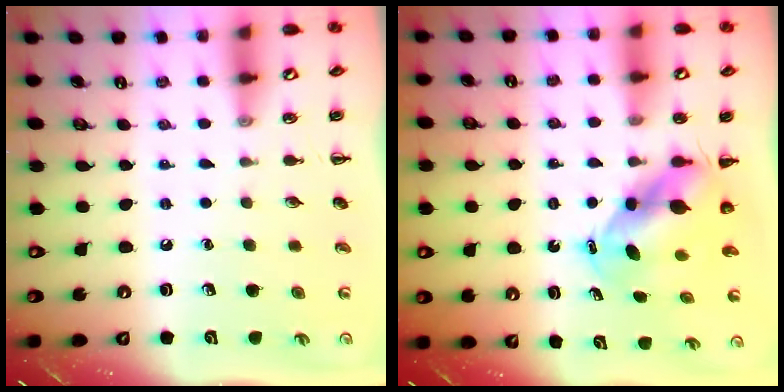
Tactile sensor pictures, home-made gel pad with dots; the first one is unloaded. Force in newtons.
{"total": 5.7, "press": 5.6, "slide": 1.2}